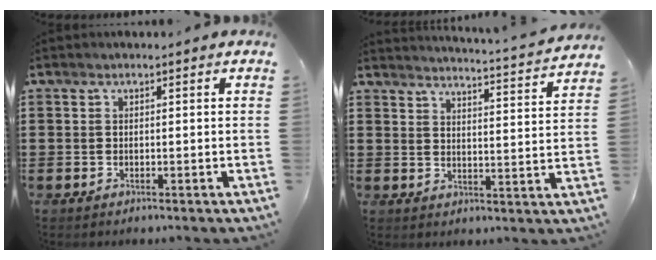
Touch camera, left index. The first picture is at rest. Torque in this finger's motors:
{"motor_torque": [1.20, -0.94, 0.23, 0.09]}